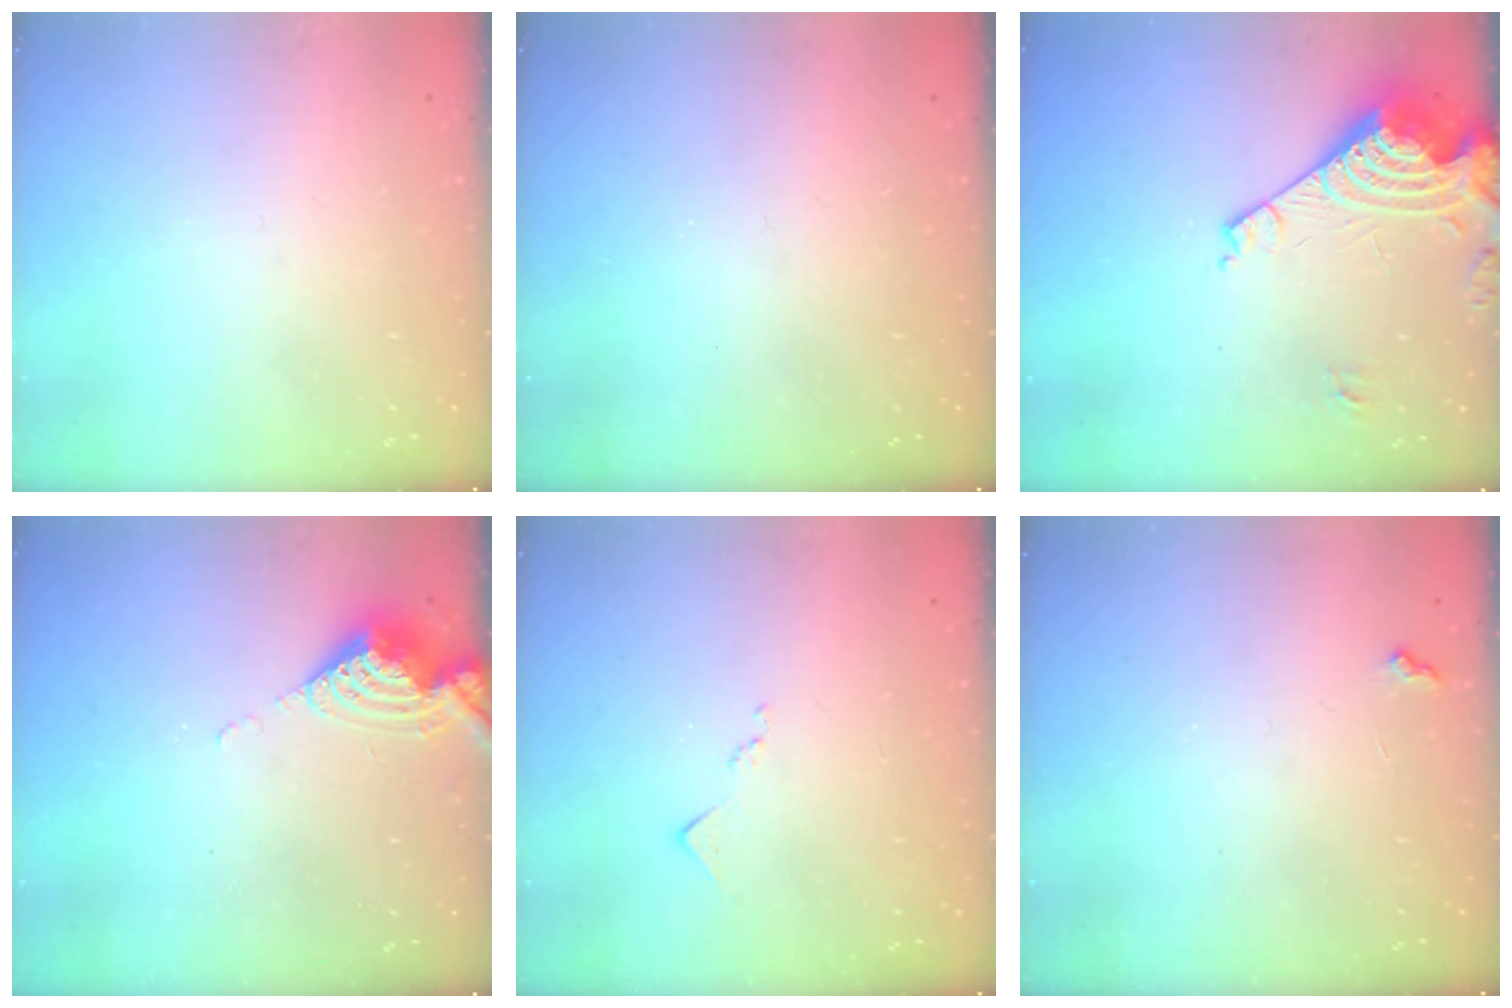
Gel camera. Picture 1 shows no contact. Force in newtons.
{"total": 1.3, "press": 1.2, "slide": 0.2}
{"total": 14.9, "press": 14.7, "slide": 2.1}
{"total": 7.9, "press": 7.8, "slide": 0.8}
{"total": 6.6, "press": 6.6, "slide": 0.7}
{"total": 6.1, "press": 6.1, "slide": 0.7}